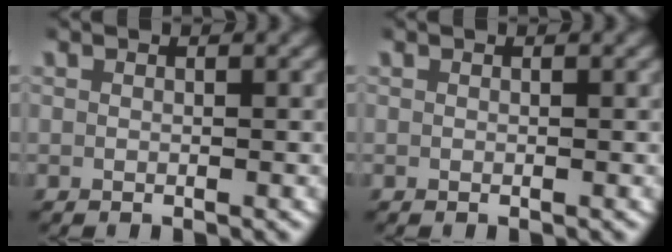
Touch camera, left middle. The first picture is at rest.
{"total": 0.0}